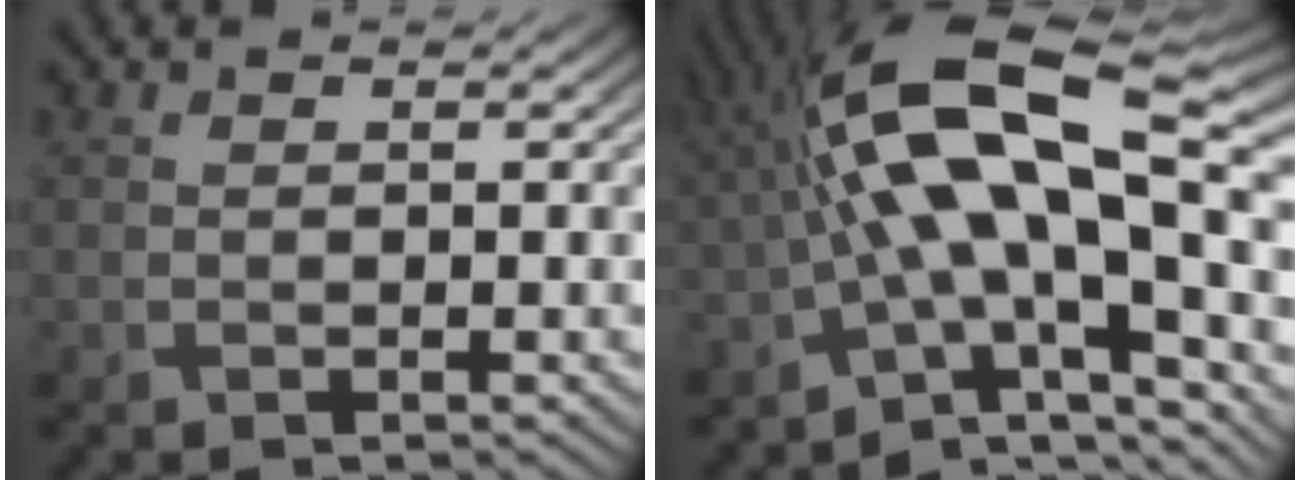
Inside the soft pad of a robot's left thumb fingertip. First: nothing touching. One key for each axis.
{"total": 18.4, "fx": -0.6, "fy": 6.0, "fz": 17.4, "tx": -0.285, "ty": 0.041, "tz": -0.031}